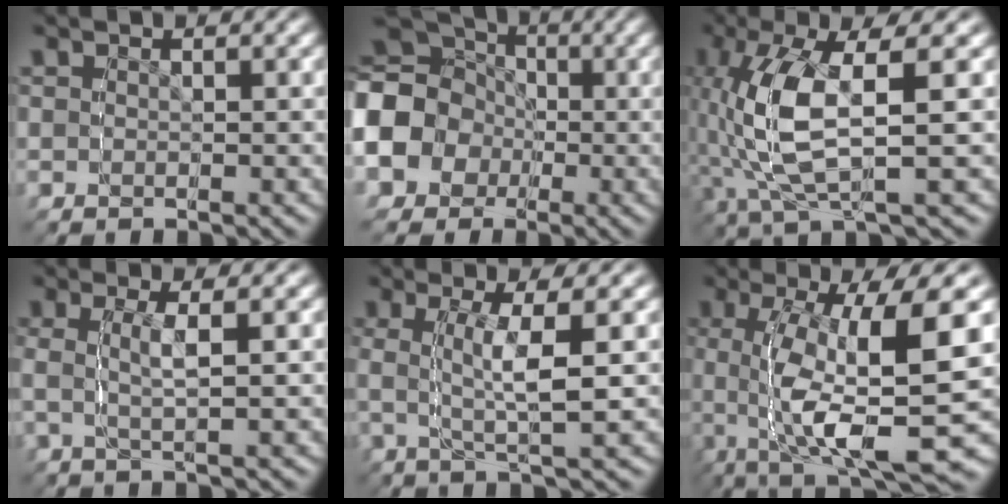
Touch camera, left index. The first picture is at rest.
{"total": 10.8, "force": [0.8, 9.5, 5.1], "torque": [-0.111, -0.017, 0.013]}
{"total": 6.7, "force": [1.2, 2.6, 6.1], "torque": [-0.144, 0.021, 0.028]}
{"total": 2.3, "force": [-0.3, -2.2, -0.5], "torque": [0.014, 0.017, -0.004]}
{"total": 2.5, "force": [1.1, -2.2, 0.7], "torque": [-0.018, 0.027, 0.015]}
{"total": 7.8, "force": [0.4, 1.3, 7.7], "torque": [-0.127, 0.046, 0.002]}